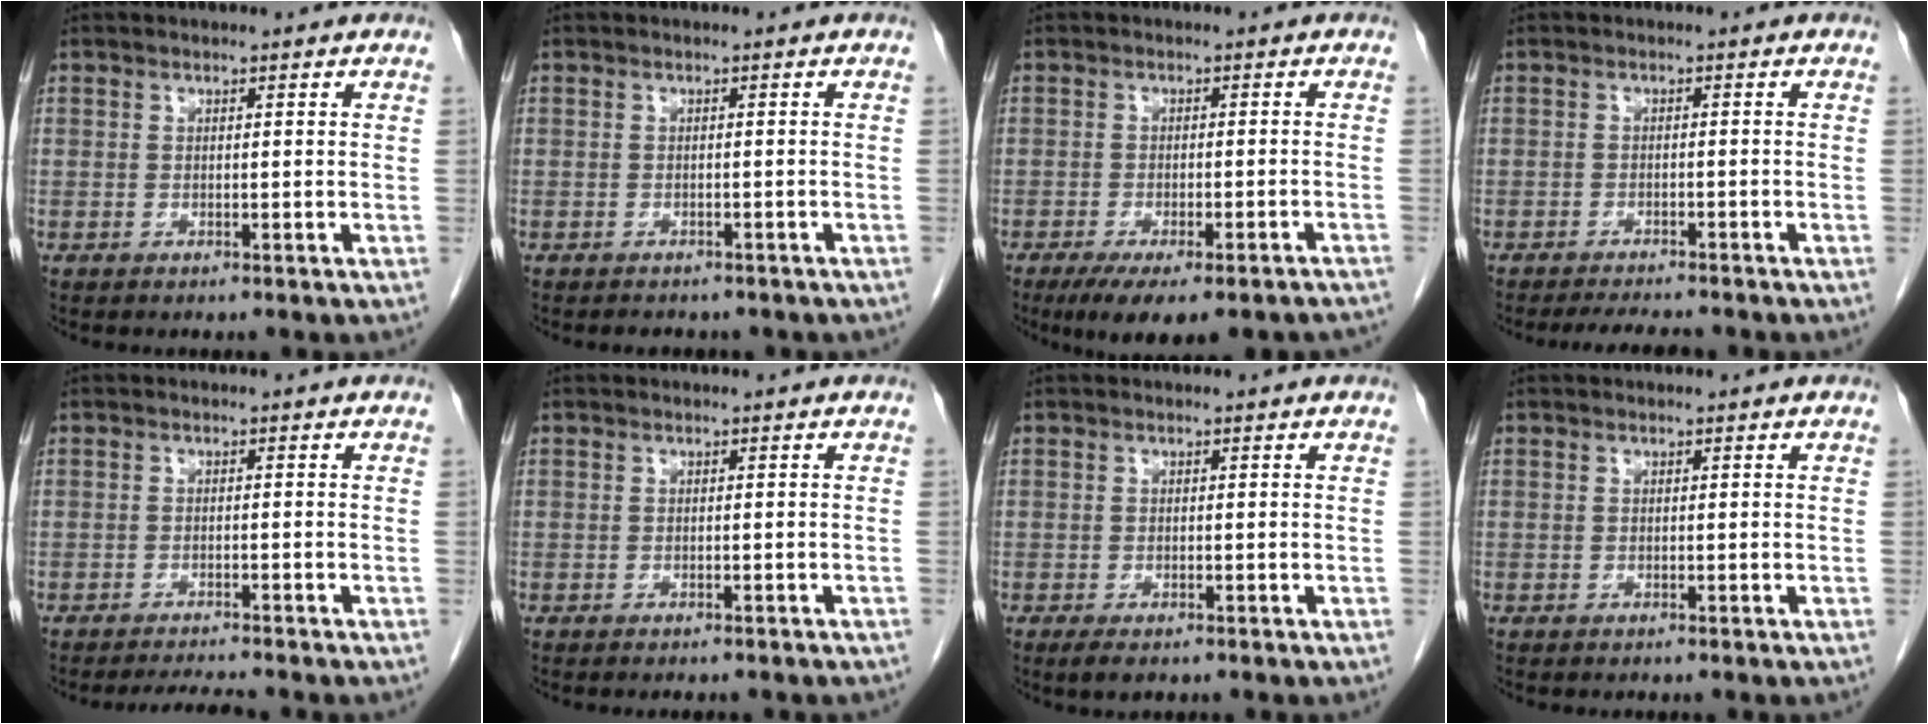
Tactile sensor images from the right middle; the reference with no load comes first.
{"total": 4.4, "force": [-3.7, 1.9, 1.3], "torque": [-0.017, 0.000, -0.037]}
{"total": 13.3, "force": [-10.7, 2.9, 7.3], "torque": [-0.083, -0.011, -0.139]}
{"total": 4.8, "force": [-4.5, 0.5, 1.8], "torque": [-0.028, -0.013, -0.068]}
{"total": 3.1, "force": [-2.9, -0.6, 0.8], "torque": [-0.018, -0.015, -0.046]}
{"total": 3.9, "force": [-3.4, 1.0, 1.5], "torque": [-0.022, -0.006, -0.036]}
{"total": 2.3, "force": [-1.5, 0.9, 1.5], "torque": [-0.026, -0.004, -0.018]}
{"total": 0.0}